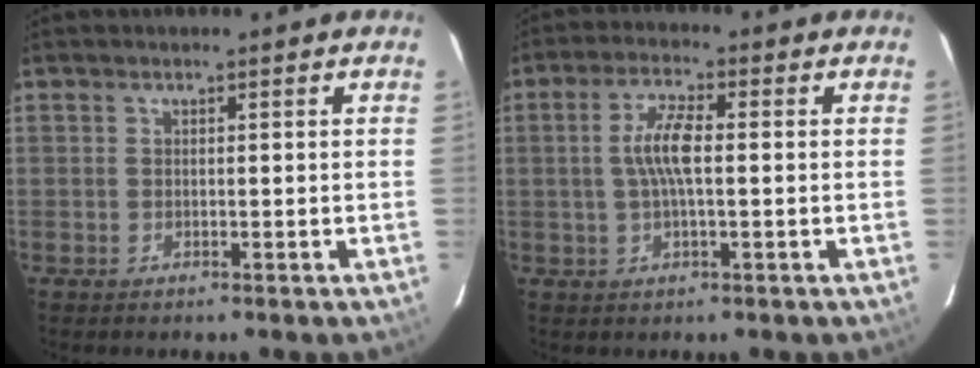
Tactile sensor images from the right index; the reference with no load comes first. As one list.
[{"total": 6.2, "force": [0.1, 1.4, 6.0], "torque": [-0.115, 0.006, 0.003]}]